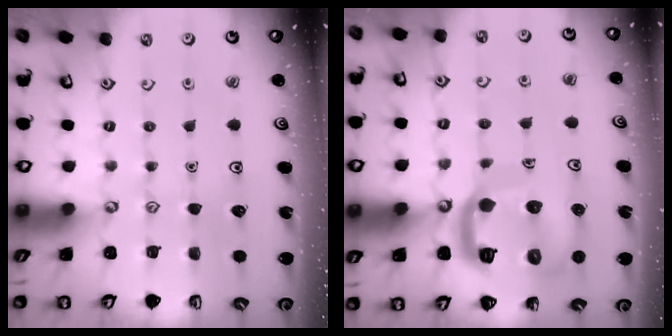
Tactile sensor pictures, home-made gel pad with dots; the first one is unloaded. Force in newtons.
{"total": 15.6, "press": 15.5, "slide": 1.8}